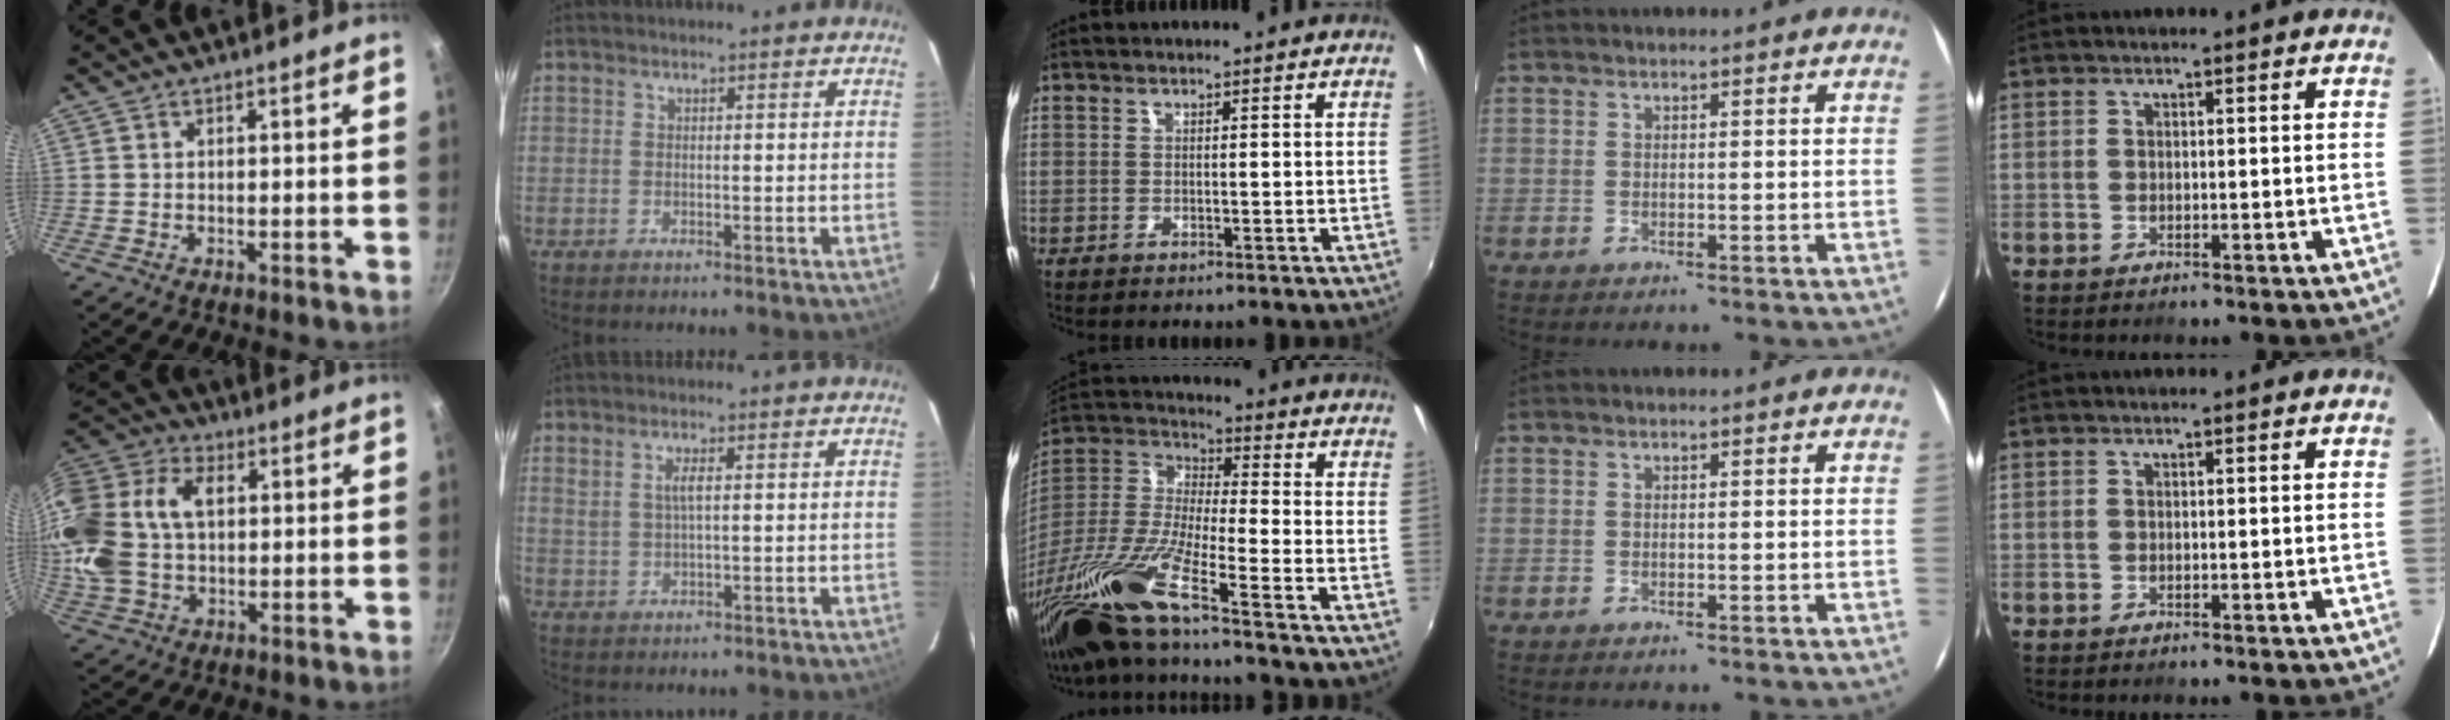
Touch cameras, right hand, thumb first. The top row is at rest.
{"thumb": {"total": 20.7, "force": [2.6, 14.1, 14.9], "torque": [-0.312, 0.035, 0.041]}, "index": {"total": 2.3, "force": [0.6, 0.4, 2.2], "torque": [-0.043, 0.001, 0.015]}, "middle": {"total": 19.0, "force": [-14.0, 0.2, 12.8], "torque": [-0.255, -0.042, -0.276]}}